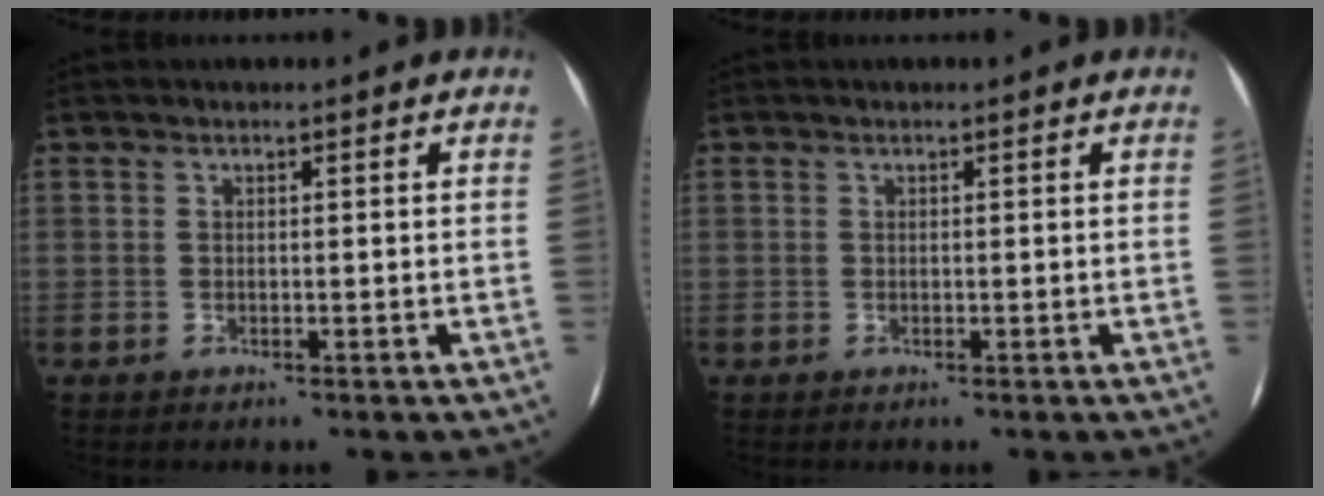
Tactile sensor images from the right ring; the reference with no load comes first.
{"total": 0.0}